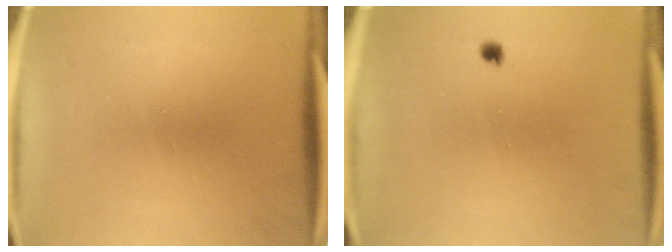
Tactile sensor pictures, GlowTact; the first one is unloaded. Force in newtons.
{"total": 1.0}